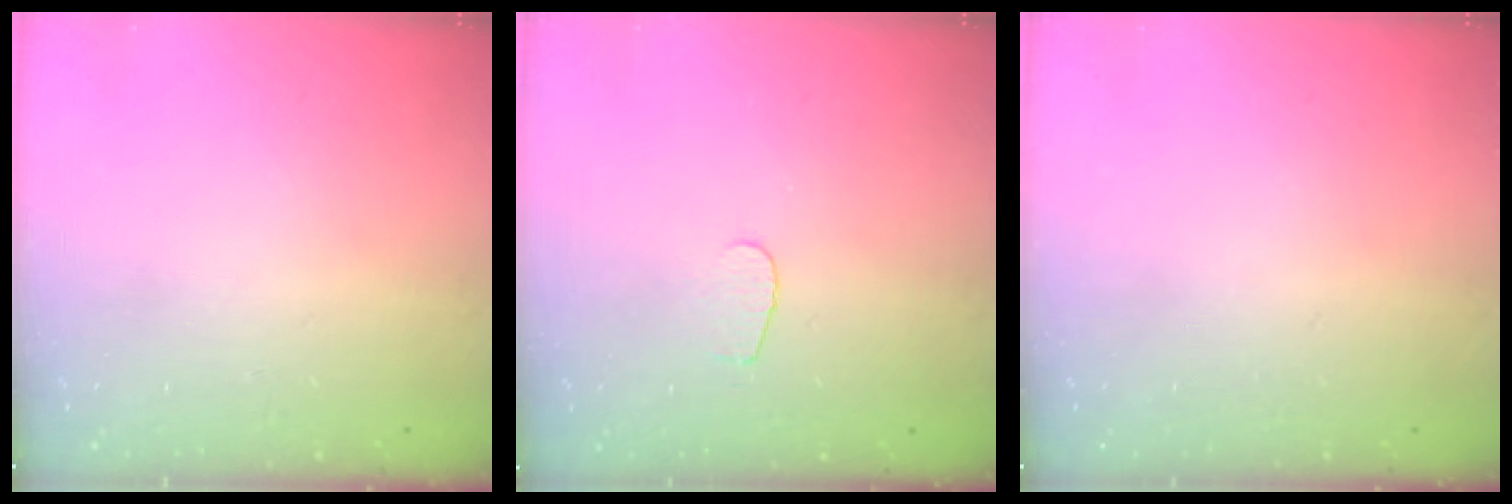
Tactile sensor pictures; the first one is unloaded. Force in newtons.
{"total": 3.1, "press": 3.1, "slide": 0.3}
{"total": 0.0}